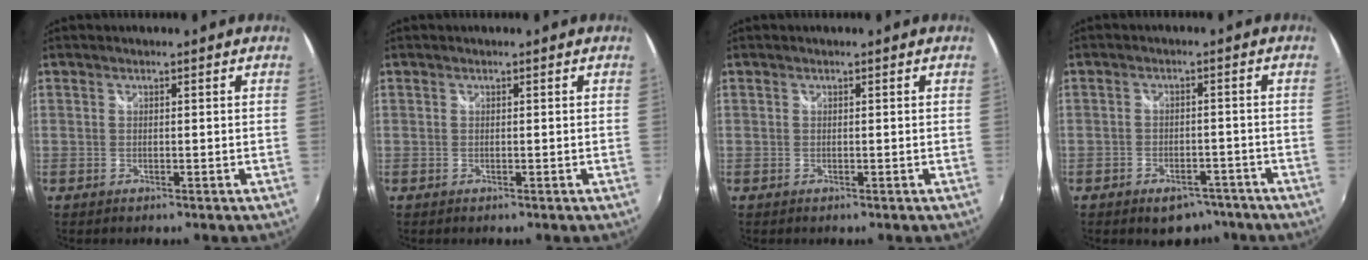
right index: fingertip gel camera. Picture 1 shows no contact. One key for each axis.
{"total": 0.0}
{"total": 0.0}
{"total": 7.3, "fx": -5.3, "fy": 4.2, "fz": 2.7, "tx": -0.054, "ty": 0.009, "tz": -0.066}